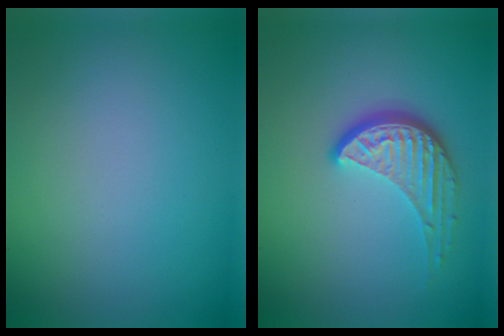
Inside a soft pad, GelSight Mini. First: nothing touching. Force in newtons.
{"total": 4.2, "press": 3.0, "slide": 2.9}